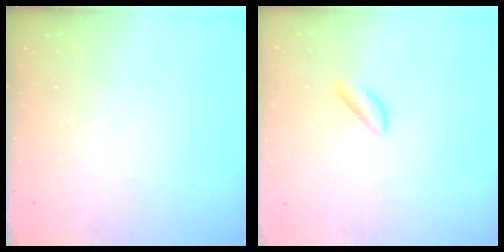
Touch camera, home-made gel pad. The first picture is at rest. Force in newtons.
{"total": 1.7, "press": 1.6, "slide": 0.7}